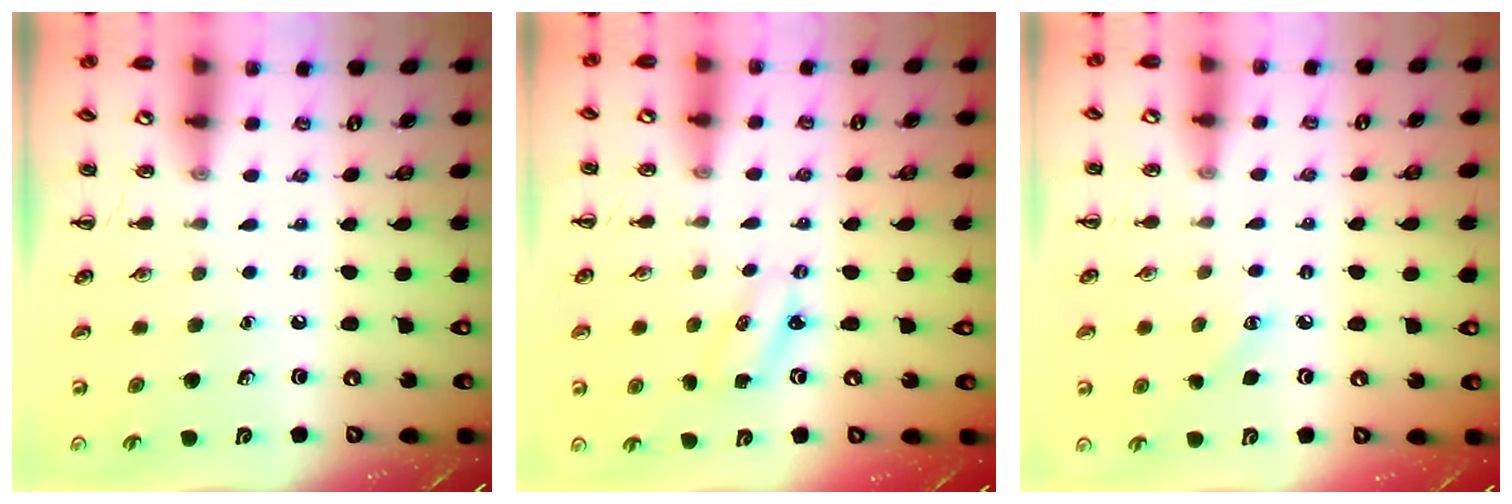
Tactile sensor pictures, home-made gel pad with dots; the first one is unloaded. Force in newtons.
{"total": 2.0, "press": 1.9, "slide": 0.6}
{"total": 5.2, "press": 5.0, "slide": 1.5}